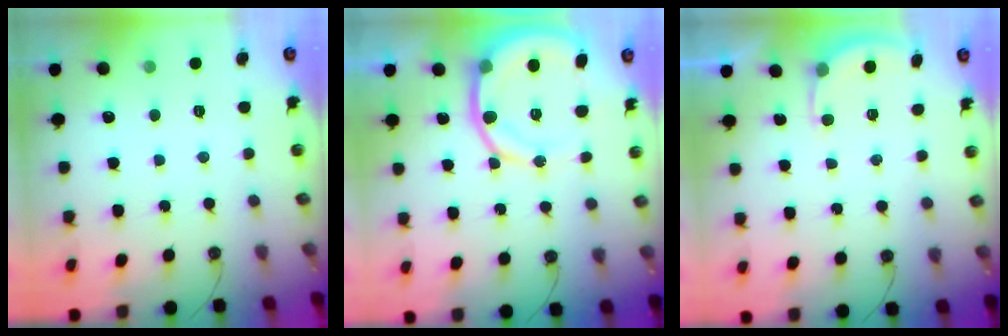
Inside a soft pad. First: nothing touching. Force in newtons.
{"total": 12.6, "press": 12.4, "slide": 2.6}
{"total": 2.7, "press": 2.7, "slide": 0.2}